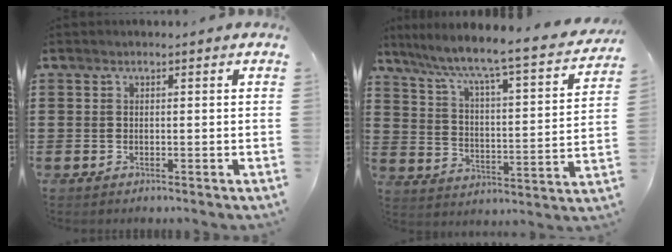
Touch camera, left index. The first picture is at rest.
{"total": 5.5, "force": [4.6, -0.6, 2.9], "torque": [-0.080, -0.054, 0.064]}